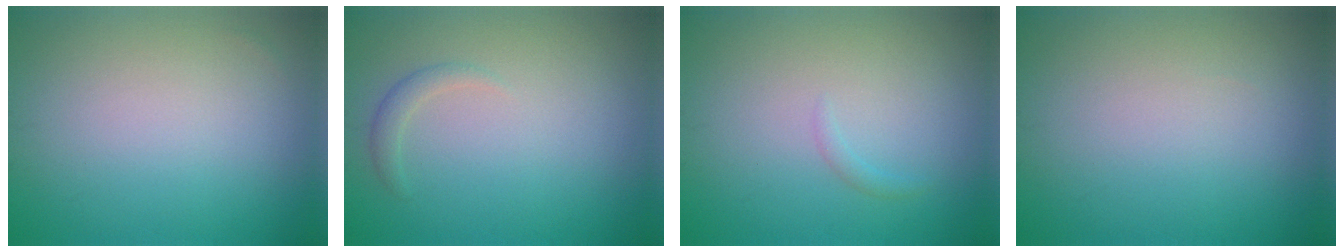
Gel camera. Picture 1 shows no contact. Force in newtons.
{"total": 1.1, "press": 1.1, "slide": 0.0}
{"total": 0.6, "press": 0.6, "slide": 0.1}
{"total": 0.0}